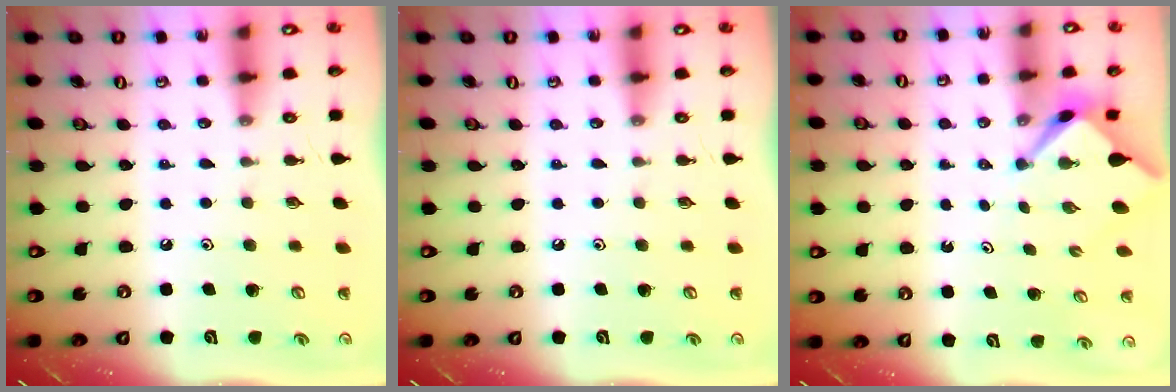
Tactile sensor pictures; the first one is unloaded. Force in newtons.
{"total": 0.0}
{"total": 2.5, "press": 2.4, "slide": 0.3}